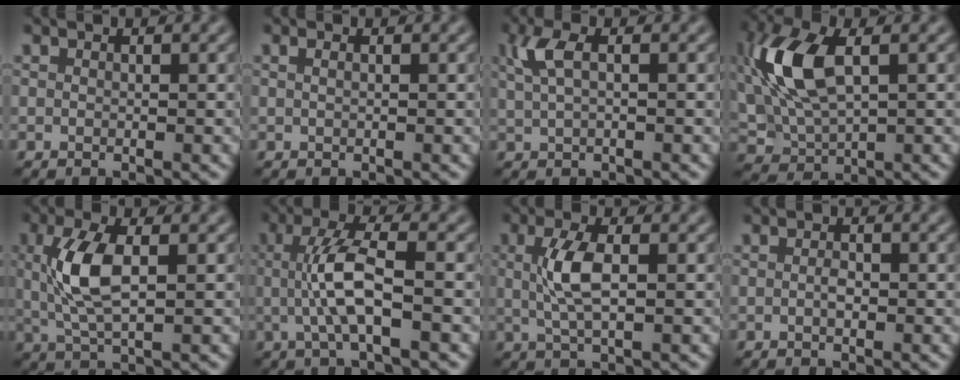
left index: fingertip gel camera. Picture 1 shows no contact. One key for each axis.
{"total": 0.6, "fx": 0.3, "fy": 0.2, "fz": 0.5, "tx": -0.012, "ty": 0.002, "tz": 0.004}
{"total": 2.8, "fx": 1.1, "fy": 1.0, "fz": 2.4, "tx": -0.056, "ty": 0.006, "tz": 0.022}
{"total": 8.4, "fx": 1.6, "fy": 4.3, "fz": 7.0, "tx": -0.165, "ty": 0.014, "tz": 0.026}
{"total": 5.2, "fx": 0.7, "fy": 2.0, "fz": 4.8, "tx": -0.107, "ty": 0.007, "tz": 0.013}
{"total": 5.1, "fx": -0.2, "fy": 1.1, "fz": 5.0, "tx": -0.107, "ty": 0.004, "tz": -0.007}
{"total": 3.8, "fx": 0.4, "fy": 1.1, "fz": 3.6, "tx": -0.081, "ty": 0.004, "tz": 0.006}
{"total": 0.9, "fx": -0.2, "fy": 0.3, "fz": 0.8, "tx": -0.017, "ty": 0.001, "tz": -0.004}